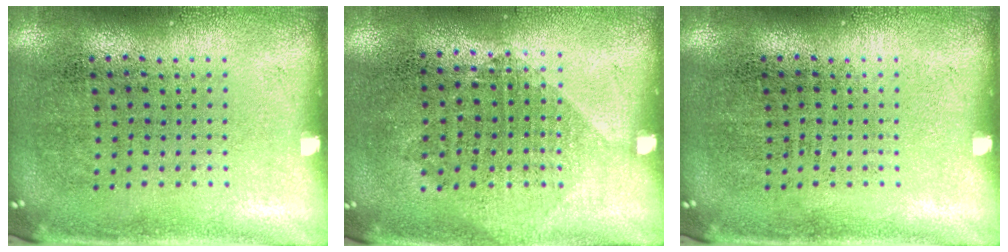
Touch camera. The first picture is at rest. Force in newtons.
{"total": 1.0, "press": 0.9, "slide": 0.5}
{"total": 0.0}